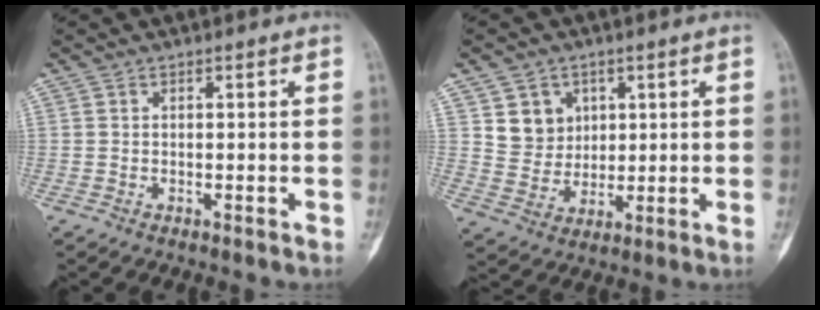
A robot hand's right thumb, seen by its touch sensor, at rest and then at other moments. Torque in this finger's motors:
{"motor_torque": [0.02, -0.06, -0.20, -0.53, 0.03]}